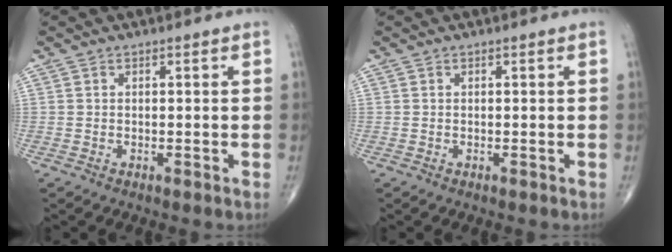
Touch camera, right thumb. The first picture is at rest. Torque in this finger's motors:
{"motor_torque": [-0.08, 0.08, -0.04, 0.02, 0.00]}